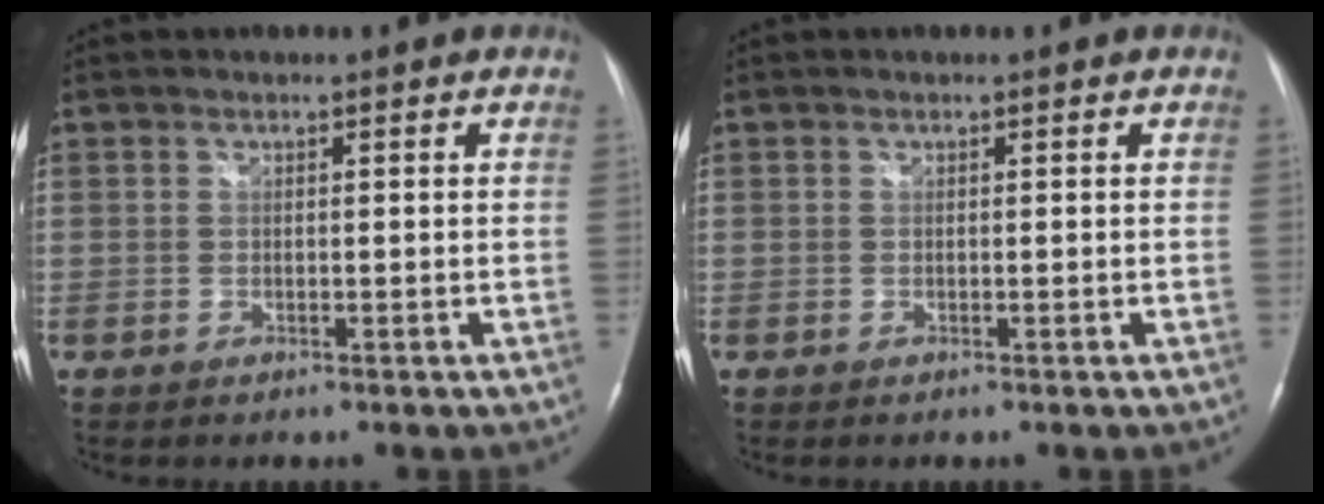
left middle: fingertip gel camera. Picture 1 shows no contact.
{"total": 0.0}